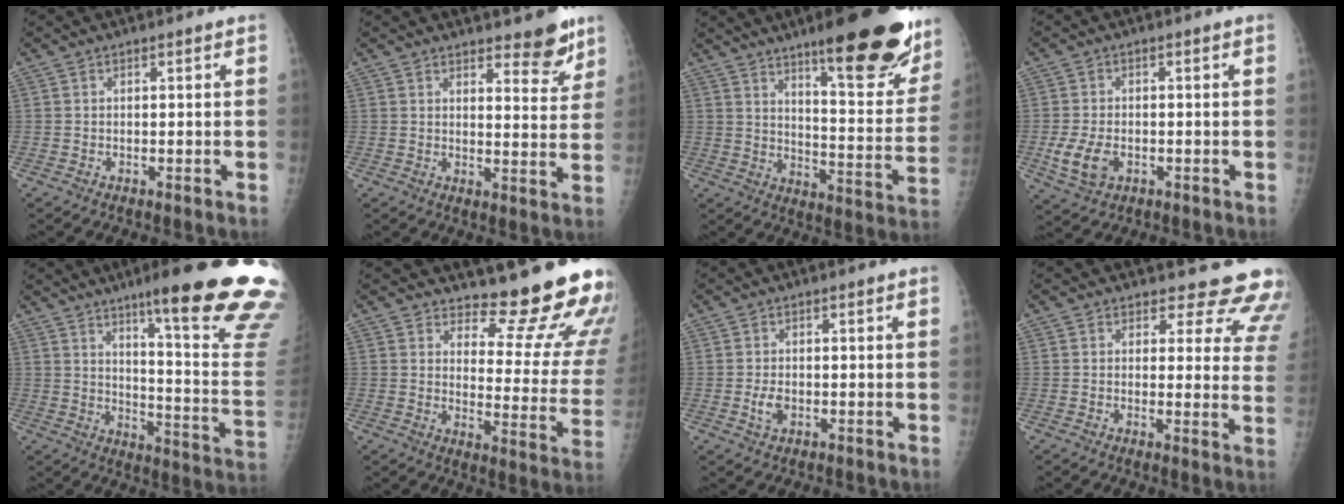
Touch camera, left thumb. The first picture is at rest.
{"total": 7.3, "force": [5.5, 2.2, 4.2], "torque": [-0.027, -0.040, 0.075]}
{"total": 24.5, "force": [15.6, 5.6, 18.1], "torque": [-0.212, -0.084, 0.225]}
{"total": 6.0, "force": [-1.5, 3.9, 4.2], "torque": [-0.087, -0.003, -0.021]}
{"total": 26.2, "force": [17.1, 2.4, 19.7], "torque": [-0.213, -0.091, 0.235]}
{"total": 16.1, "force": [14.9, 2.5, 5.5], "torque": [-0.031, -0.174, 0.177]}
{"total": 2.5, "force": [-0.3, 1.5, 1.9], "torque": [-0.037, -0.003, -0.003]}
{"total": 13.0, "force": [11.9, 4.6, 2.4], "torque": [0.023, -0.090, 0.106]}